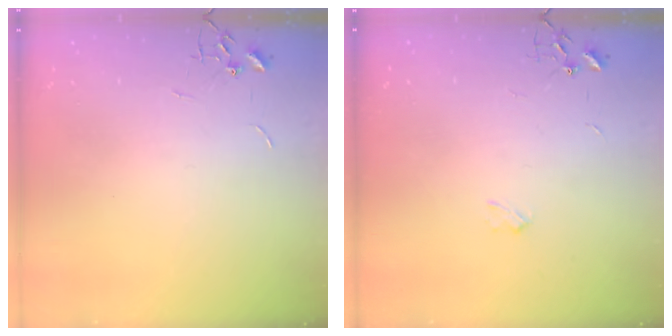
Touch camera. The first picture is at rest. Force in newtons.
{"total": 2.4, "press": 2.4, "slide": 0.4}